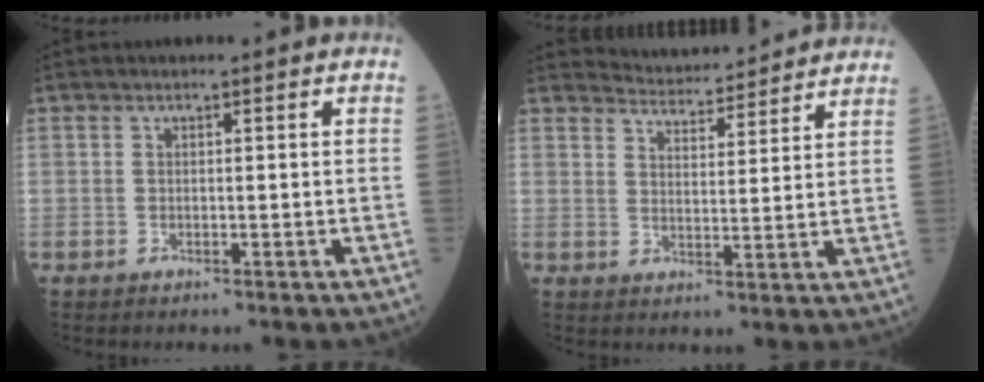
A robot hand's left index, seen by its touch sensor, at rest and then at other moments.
{"total": 9.2, "force": [9.1, 1.4, 0.8], "torque": [-0.015, 0.014, 0.120]}